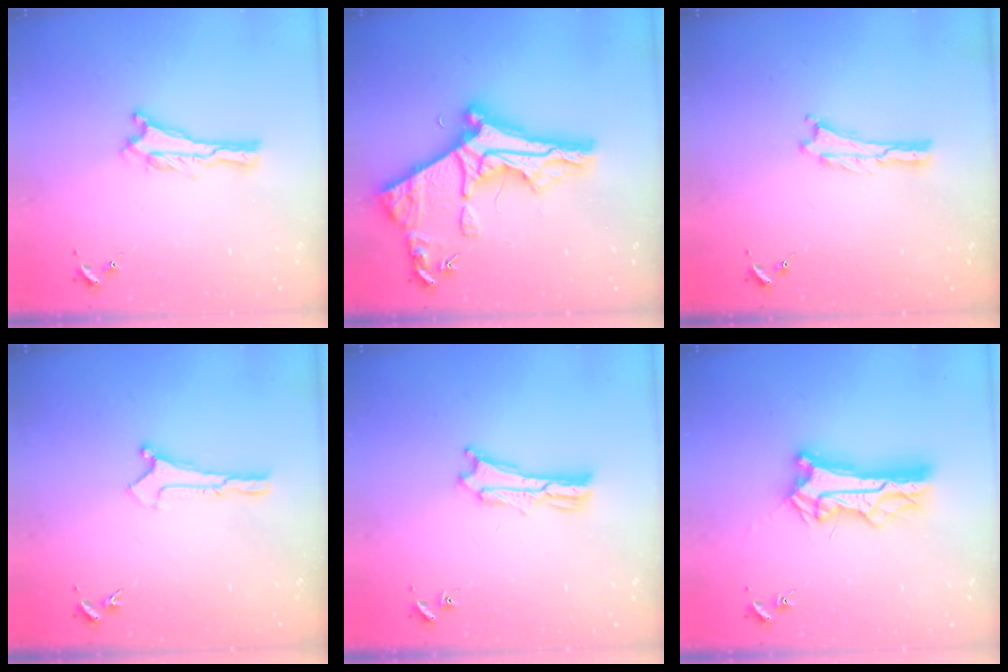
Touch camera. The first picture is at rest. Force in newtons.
{"total": 11.4, "press": 11.3, "slide": 1.0}
{"total": 0.0}
{"total": 0.0}
{"total": 2.5, "press": 2.5, "slide": 0.1}
{"total": 10.5, "press": 10.4, "slide": 1.1}